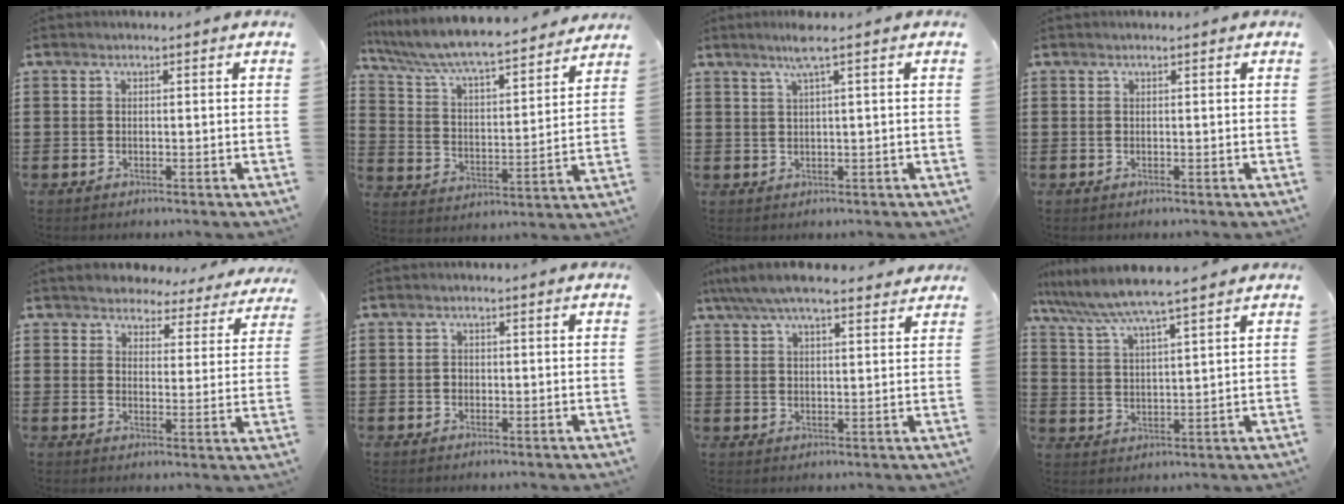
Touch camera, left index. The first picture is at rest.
{"total": 6.7, "force": [6.3, 0.2, 2.4], "torque": [-0.074, -0.046, 0.101]}
{"total": 3.3, "force": [1.8, -0.4, 2.7], "torque": [-0.055, 0.001, 0.030]}
{"total": 0.0}
{"total": 4.3, "force": [4.2, 1.0, 0.0], "torque": [-0.017, -0.026, 0.070]}
{"total": 0.9, "force": [0.0, 0.8, 0.5], "torque": [-0.013, 0.005, 0.000]}
{"total": 6.2, "force": [5.3, 1.3, 3.0], "torque": [-0.073, -0.007, 0.096]}
{"total": 5.9, "force": [5.2, -0.3, 2.8], "torque": [-0.074, -0.027, 0.088]}